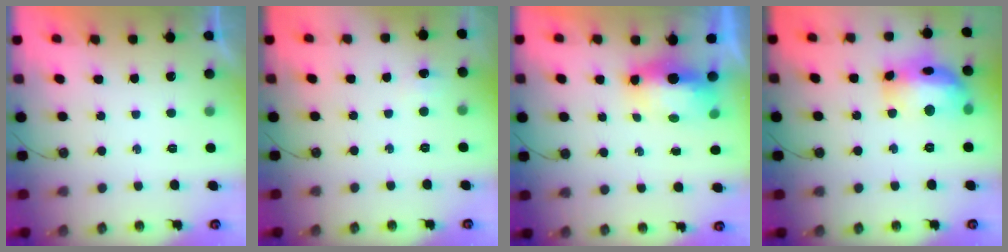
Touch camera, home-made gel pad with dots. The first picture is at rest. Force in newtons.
{"total": 13.4, "press": 3.3, "slide": 13.0}
{"total": 7.4, "press": 7.4, "slide": 0.6}
{"total": 18.6, "press": 18.5, "slide": 1.8}